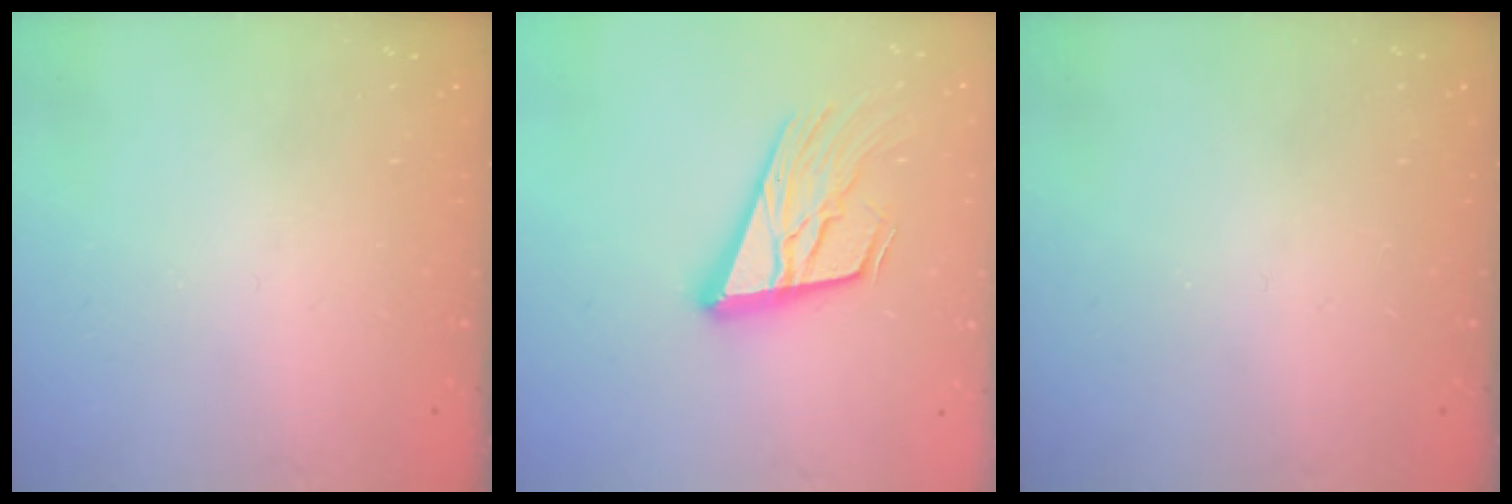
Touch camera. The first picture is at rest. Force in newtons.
{"total": 20.4, "press": 19.9, "slide": 4.5}
{"total": 0.0}